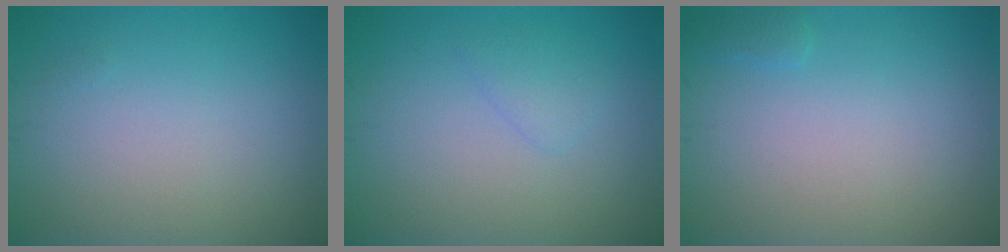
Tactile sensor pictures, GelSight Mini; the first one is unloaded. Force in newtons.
{"total": 1.2, "press": 1.2, "slide": 0.0}
{"total": 0.7, "press": 0.7, "slide": 0.0}